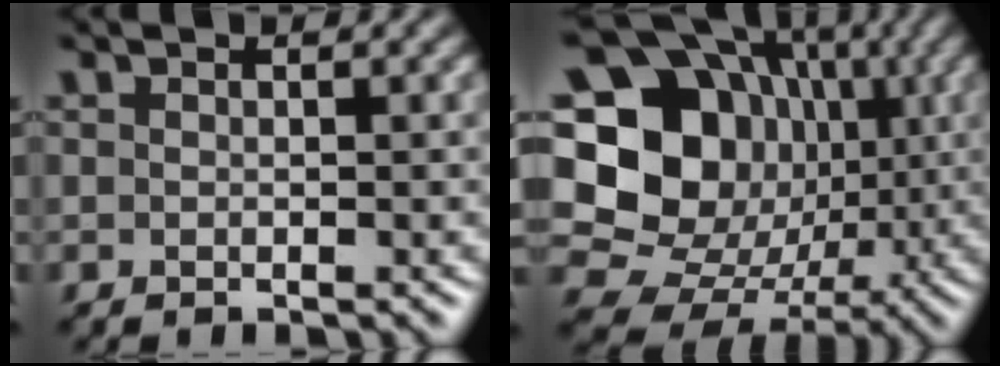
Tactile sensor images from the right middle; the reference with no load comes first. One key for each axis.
{"total": 21.3, "fx": 2.6, "fy": 19.0, "fz": 9.3, "tx": -0.197, "ty": 0.051, "tz": 0.021}